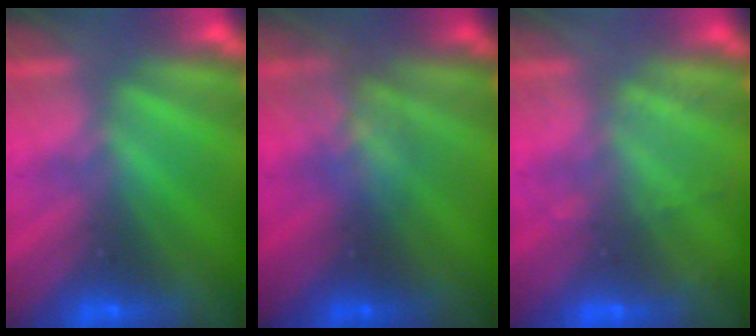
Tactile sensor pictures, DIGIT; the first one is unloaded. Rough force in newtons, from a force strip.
{"total": 2.8}
{"total": 2.0}